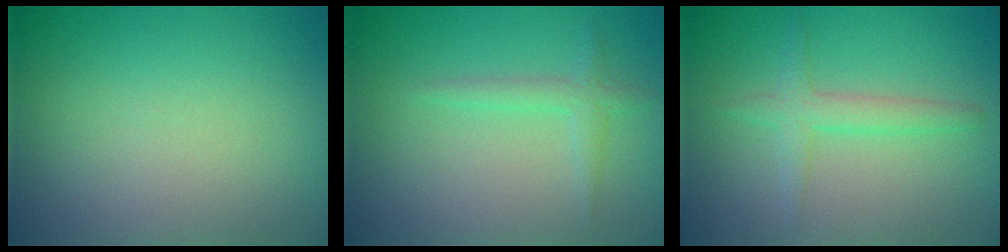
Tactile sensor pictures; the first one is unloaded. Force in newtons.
{"total": 1.4, "press": 1.4, "slide": 0.1}
{"total": 2.3, "press": 2.3, "slide": 0.1}